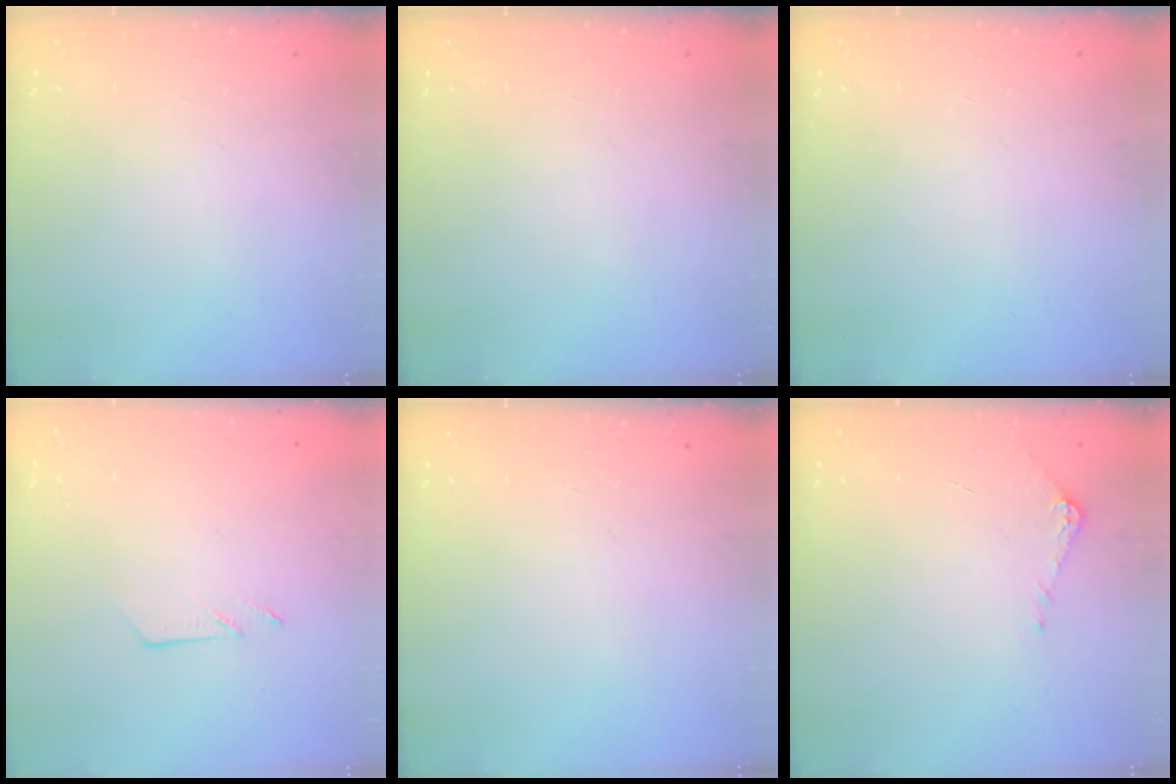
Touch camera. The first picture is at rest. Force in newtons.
{"total": 0.0}
{"total": 0.0}
{"total": 4.2, "press": 4.2, "slide": 0.5}
{"total": 0.0}
{"total": 5.1, "press": 5.0, "slide": 0.7}